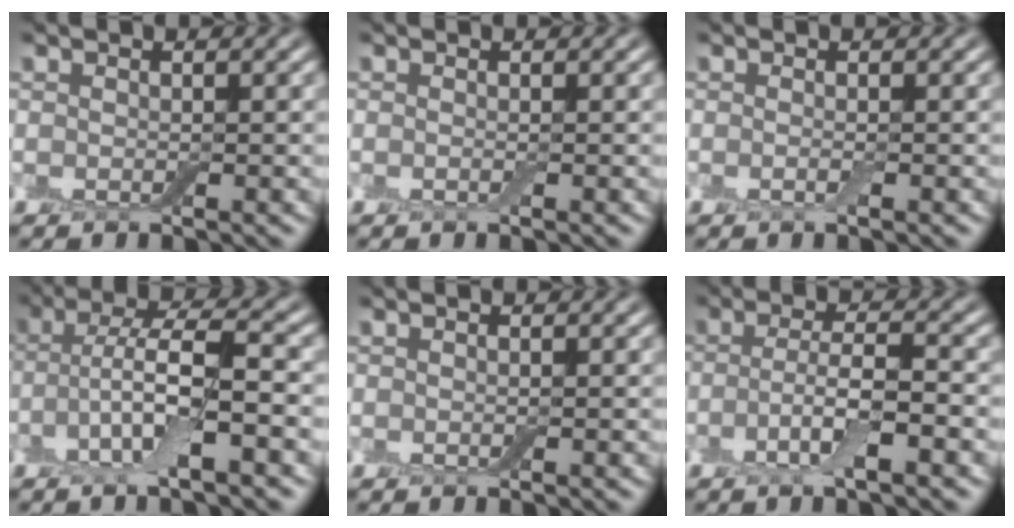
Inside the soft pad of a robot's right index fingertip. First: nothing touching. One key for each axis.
{"total": 0.0}
{"total": 0.7, "fx": -0.3, "fy": 0.1, "fz": 0.6, "tx": -0.013, "ty": -0.005, "tz": -0.006}
{"total": 6.4, "fx": -2.0, "fy": 1.7, "fz": 5.9, "tx": -0.117, "ty": 0.011, "tz": -0.042}
{"total": 0.0}
{"total": 4.3, "fx": -1.5, "fy": 1.0, "fz": 3.9, "tx": -0.076, "ty": 0.002, "tz": -0.032}